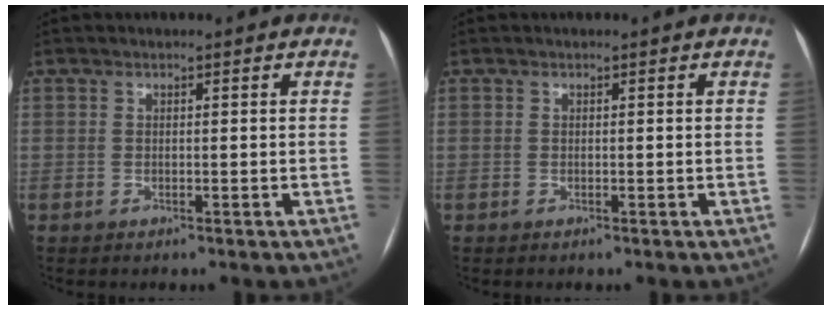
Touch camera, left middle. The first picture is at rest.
{"total": 0.0}